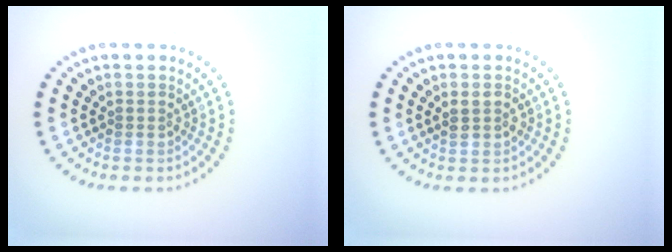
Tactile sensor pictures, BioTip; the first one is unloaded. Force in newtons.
{"total": 1.5, "press": 1.5, "slide": 0.1}